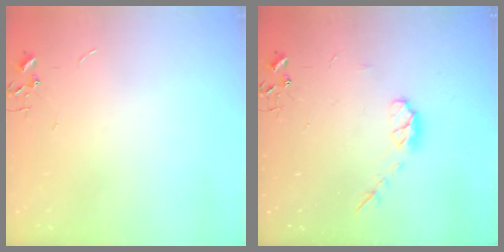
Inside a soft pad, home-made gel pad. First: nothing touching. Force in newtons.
{"total": 6.9, "press": 6.9, "slide": 0.4}